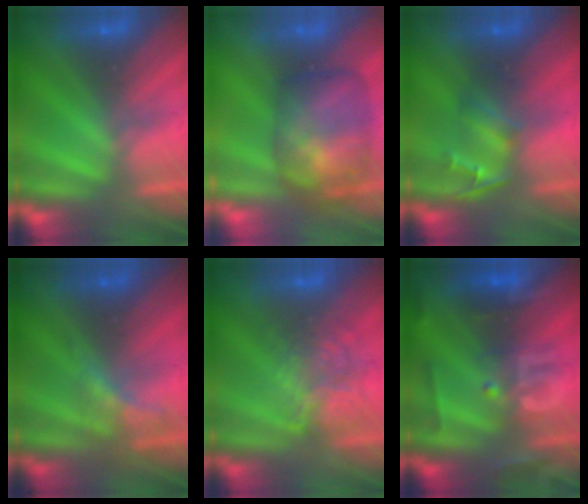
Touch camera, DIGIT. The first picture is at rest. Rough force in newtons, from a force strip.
{"total": 5.7}
{"total": 2.4}
{"total": 2.2}
{"total": 2.1}
{"total": 2.8}